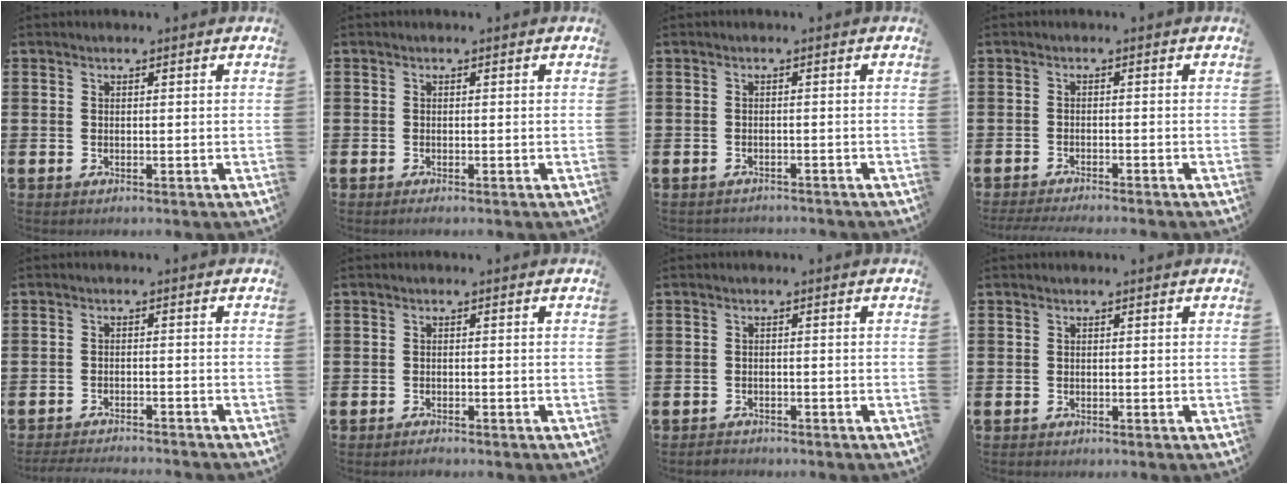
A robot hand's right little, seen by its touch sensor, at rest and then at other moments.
{"total": 0.0}
{"total": 0.9, "force": [-0.9, 0.0, -0.1], "torque": [-0.001, 0.000, -0.018]}
{"total": 1.4, "force": [-1.3, -0.1, 0.4], "torque": [-0.005, 0.002, -0.027]}
{"total": 2.2, "force": [-2.2, -0.1, 0.1], "torque": [-0.004, 0.003, -0.045]}
{"total": 0.6, "force": [-0.6, 0.1, 0.1], "torque": [0.004, -0.006, -0.014]}
{"total": 0.7, "force": [-0.7, 0.2, -0.2], "torque": [0.001, 0.002, -0.015]}
{"total": 0.0}